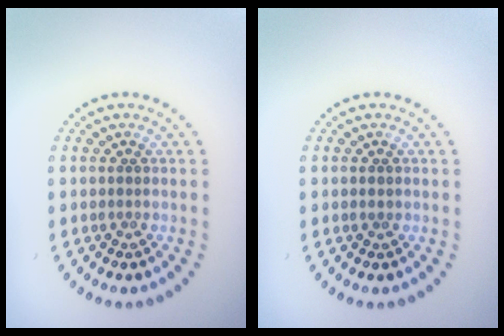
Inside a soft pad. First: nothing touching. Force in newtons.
{"total": 0.6, "press": 0.6, "slide": 0.2}